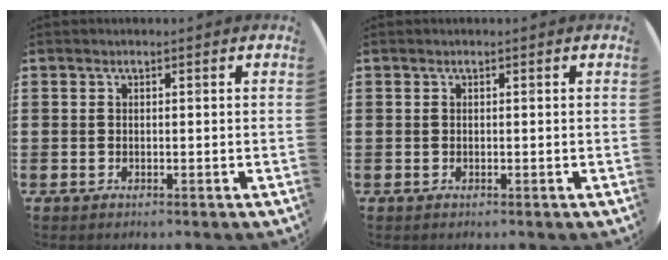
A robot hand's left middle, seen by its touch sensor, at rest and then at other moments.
{"total": 0.0}